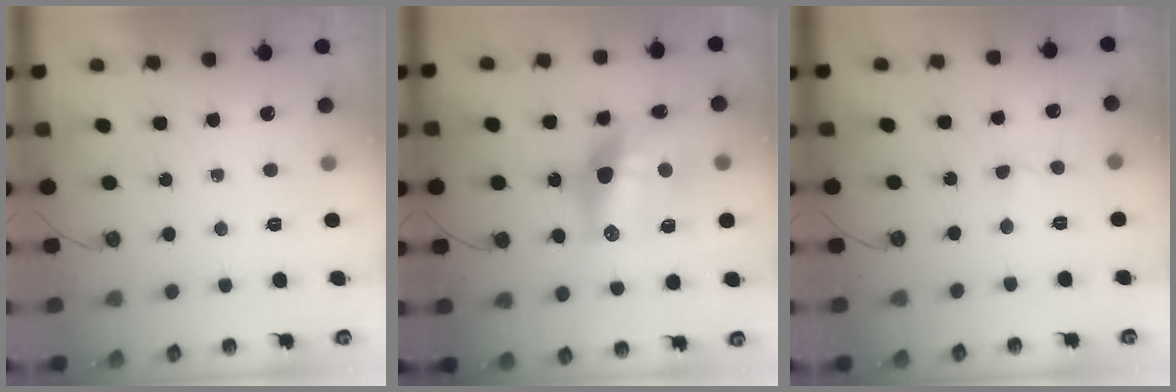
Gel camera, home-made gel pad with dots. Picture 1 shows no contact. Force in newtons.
{"total": 17.4, "press": 16.9, "slide": 4.1}
{"total": 2.4, "press": 2.4, "slide": 0.4}